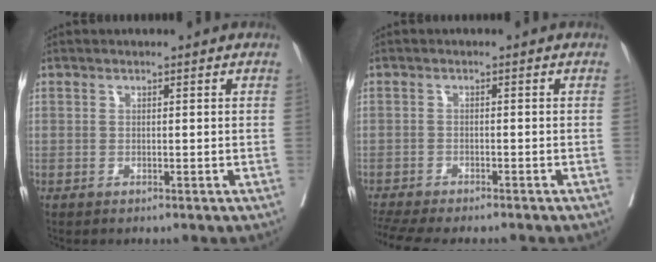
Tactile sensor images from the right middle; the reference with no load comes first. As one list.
[{"total": 10.6, "force": [-9.3, 1.8, 4.7], "torque": [-0.078, -0.009, -0.135]}]